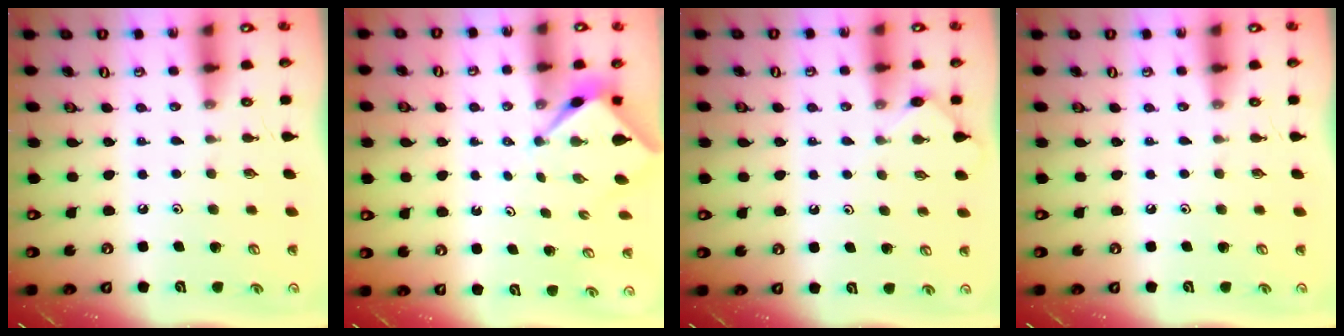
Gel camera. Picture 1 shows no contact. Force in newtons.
{"total": 2.5, "press": 2.4, "slide": 0.3}
{"total": 3.3, "press": 3.3, "slide": 0.3}
{"total": 0.0}